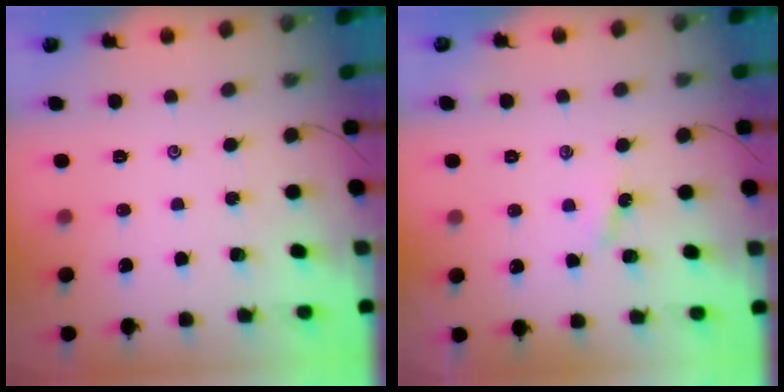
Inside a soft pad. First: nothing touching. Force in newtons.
{"total": 3.2, "press": 3.1, "slide": 0.4}